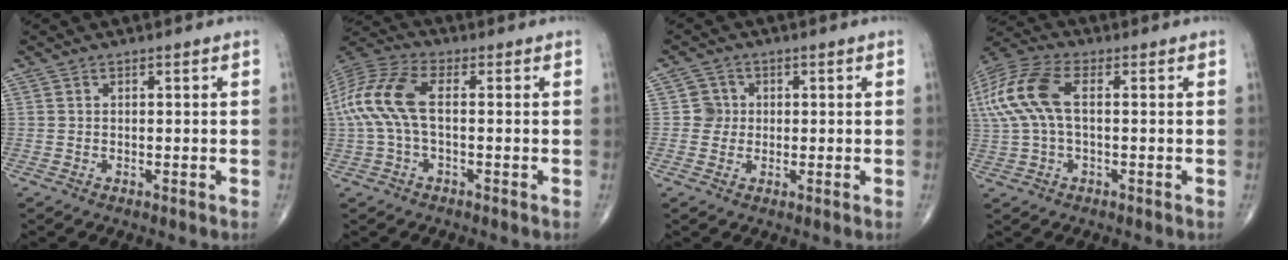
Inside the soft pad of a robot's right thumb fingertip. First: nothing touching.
{"total": 12.3, "force": [0.2, 5.7, 11.0], "torque": [-0.264, 0.030, 0.000]}
{"total": 3.0, "force": [0.2, 3.0, 0.2], "torque": [0.022, 0.007, -0.003]}
{"total": 14.2, "force": [1.9, 7.1, 12.1], "torque": [-0.296, 0.030, 0.035]}